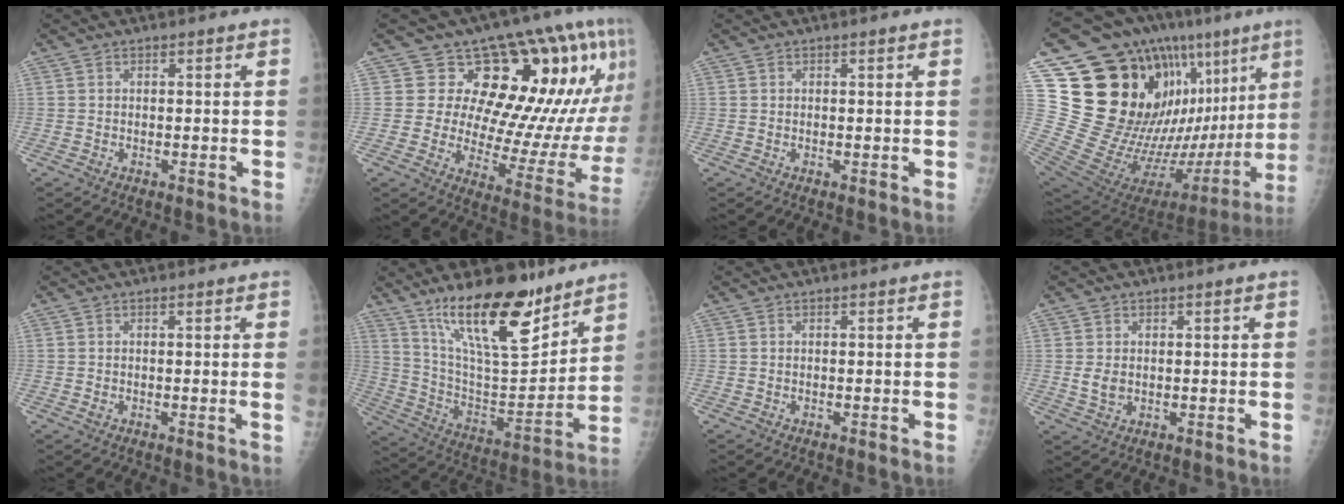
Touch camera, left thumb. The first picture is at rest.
{"total": 20.0, "force": [9.6, 9.6, 14.6], "torque": [-0.123, -0.046, 0.134]}
{"total": 0.0}
{"total": 34.5, "force": [13.8, 12.2, 29.2], "torque": [-0.410, -0.030, 0.253]}
{"total": 1.8, "force": [0.1, -0.2, 1.8], "torque": [-0.031, -0.002, -0.002]}
{"total": 21.7, "force": [15.0, 7.1, 14.0], "torque": [-0.194, -0.087, 0.264]}
{"total": 0.0}
{"total": 2.9, "force": [0.2, 2.3, 1.7], "torque": [-0.021, -0.004, 0.010]}